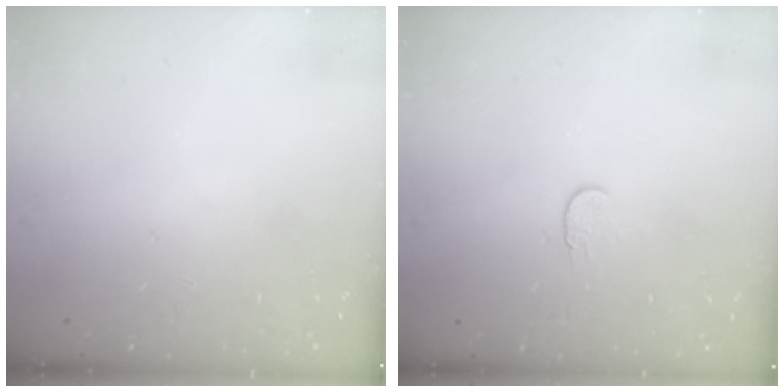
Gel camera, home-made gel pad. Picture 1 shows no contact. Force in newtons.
{"total": 3.7, "press": 3.7, "slide": 0.4}